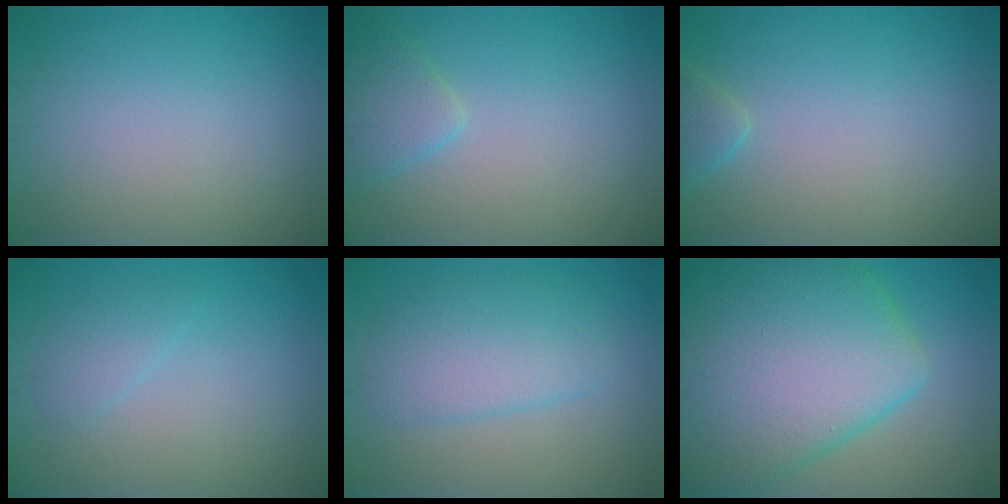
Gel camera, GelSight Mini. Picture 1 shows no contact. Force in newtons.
{"total": 2.2, "press": 2.2, "slide": 0.2}
{"total": 1.5, "press": 1.5, "slide": 0.1}
{"total": 1.3, "press": 1.3, "slide": 0.1}
{"total": 4.2, "press": 4.2, "slide": 0.2}
{"total": 13.4, "press": 13.4, "slide": 0.6}